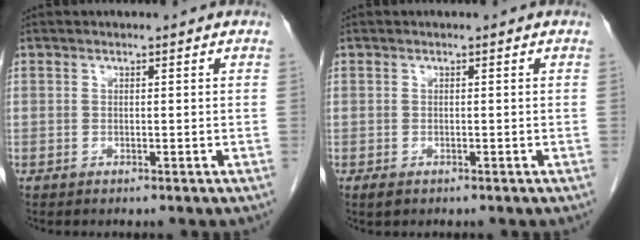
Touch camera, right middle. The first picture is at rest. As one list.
[{"total": 1.0, "force": [-0.6, 0.6, 0.6], "torque": [-0.013, 0.000, -0.004]}]